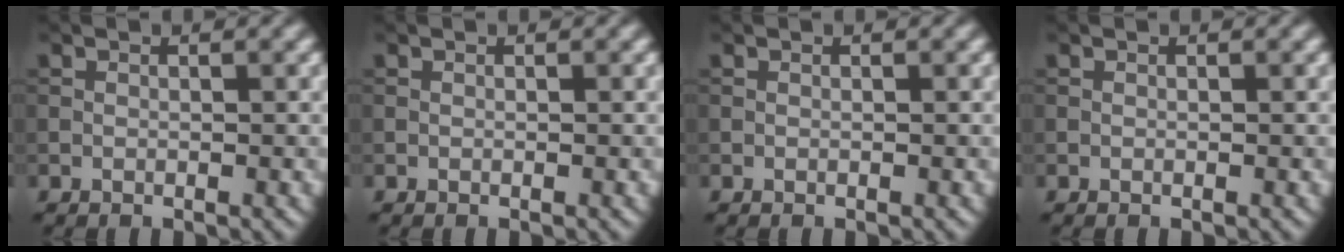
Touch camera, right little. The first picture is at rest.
{"total": 0.0}
{"total": 0.0}
{"total": 0.0}